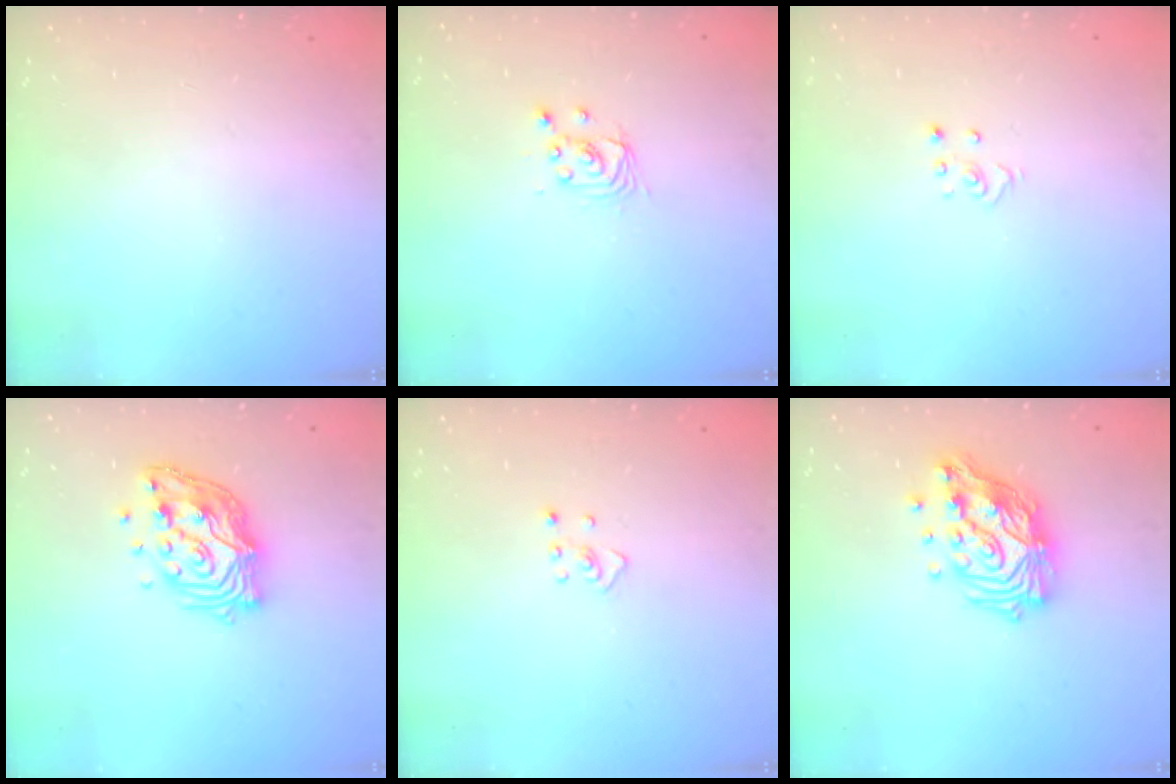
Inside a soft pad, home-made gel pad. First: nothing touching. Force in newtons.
{"total": 2.9, "press": 2.9, "slide": 0.1}
{"total": 2.8, "press": 2.8, "slide": 0.3}
{"total": 13.5, "press": 13.5, "slide": 1.2}
{"total": 2.4, "press": 2.3, "slide": 0.4}
{"total": 15.2, "press": 15.1, "slide": 2.0}